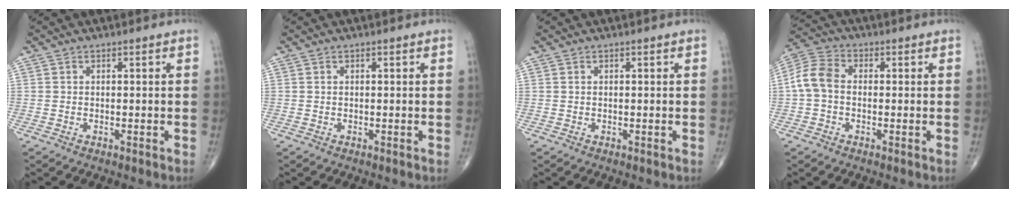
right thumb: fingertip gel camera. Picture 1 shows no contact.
{"total": 0.0}
{"total": 0.0}
{"total": 6.7, "force": [-0.4, 4.7, 4.7], "torque": [-0.094, 0.020, -0.021]}